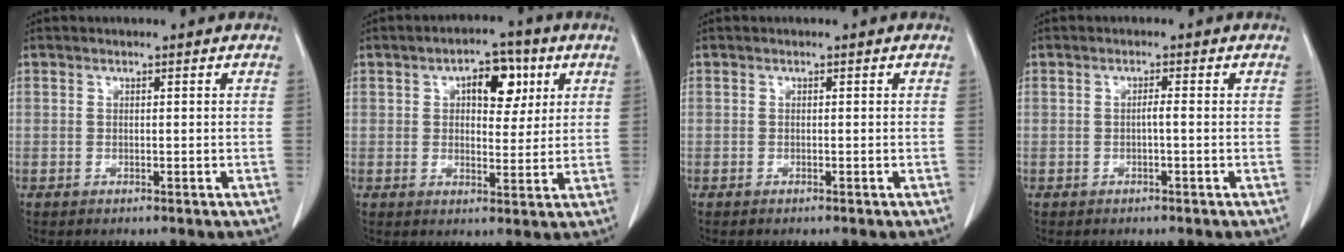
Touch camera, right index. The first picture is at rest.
{"total": 7.4, "force": [2.9, 3.7, 5.7], "torque": [-0.079, 0.018, 0.042]}
{"total": 0.0}
{"total": 1.0, "force": [-0.2, 0.0, 1.0], "torque": [-0.018, 0.003, -0.004]}